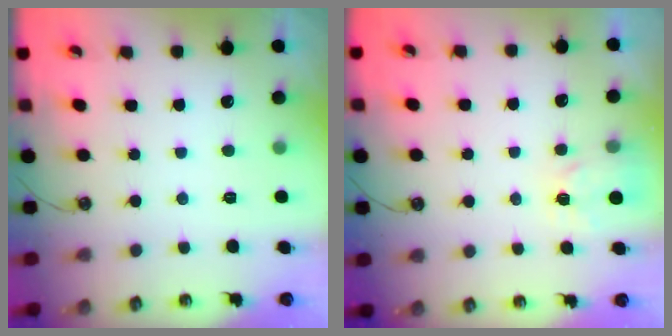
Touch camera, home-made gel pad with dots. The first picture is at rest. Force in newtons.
{"total": 5.2, "press": 5.2, "slide": 0.6}